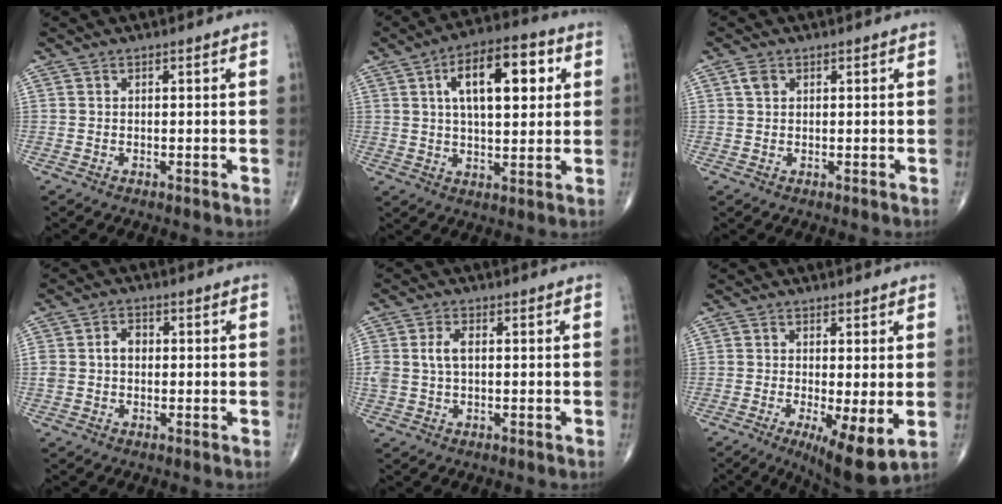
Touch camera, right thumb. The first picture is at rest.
{"total": 14.8, "force": [4.4, 6.7, 12.5], "torque": [-0.172, 0.008, 0.065]}
{"total": 1.8, "force": [0.7, 1.3, 1.0], "torque": [-0.019, 0.003, 0.013]}
{"total": 3.8, "force": [0.2, 2.8, 2.5], "torque": [-0.046, 0.015, 0.002]}
{"total": 4.4, "force": [0.5, 2.6, 3.5], "torque": [-0.083, 0.010, 0.011]}
{"total": 9.1, "force": [-2.0, 2.5, 8.6], "torque": [-0.140, -0.025, -0.027]}